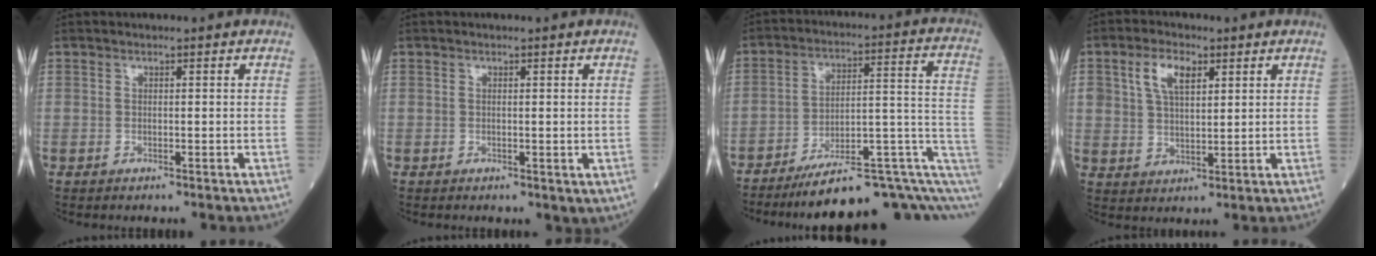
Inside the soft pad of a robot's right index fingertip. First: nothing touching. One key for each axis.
{"total": 1.2, "fx": 0.2, "fy": 0.7, "fz": 0.9, "tx": -0.013, "ty": -0.005, "tz": 0.008}
{"total": 19.6, "fx": -11.1, "fy": 3.1, "fz": 15.9, "tx": -0.154, "ty": 0.053, "tz": -0.161}
{"total": 6.1, "fx": 2.7, "fy": 3.0, "fz": 4.6, "tx": -0.094, "ty": 0.011, "tz": 0.056}